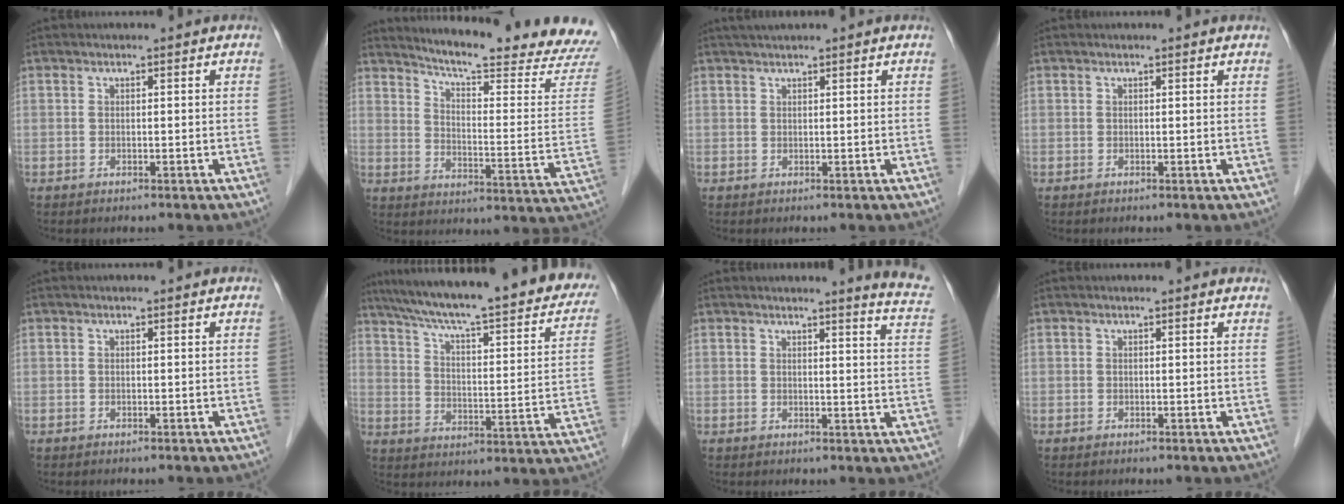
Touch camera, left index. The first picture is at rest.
{"total": 23.2, "force": [21.8, 0.2, 8.0], "torque": [-0.113, -0.108, 0.269]}
{"total": 3.9, "force": [3.5, 0.3, 1.8], "torque": [-0.017, 0.032, 0.056]}
{"total": 1.6, "force": [1.5, 0.4, 0.3], "torque": [-0.002, 0.007, 0.014]}
{"total": 0.0}
{"total": 31.4, "force": [25.2, 5.2, 18.0], "torque": [-0.269, -0.024, 0.326]}
{"total": 7.7, "force": [7.3, -0.2, 2.4], "torque": [-0.014, -0.055, 0.057]}
{"total": 2.3, "force": [2.1, 0.8, 0.5], "torque": [0.003, 0.009, 0.016]}